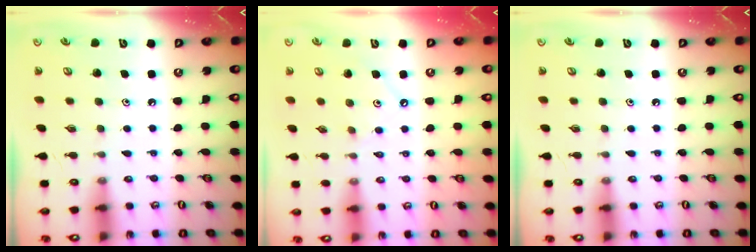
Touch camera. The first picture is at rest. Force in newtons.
{"total": 1.6, "press": 1.6, "slide": 0.2}
{"total": 0.0}